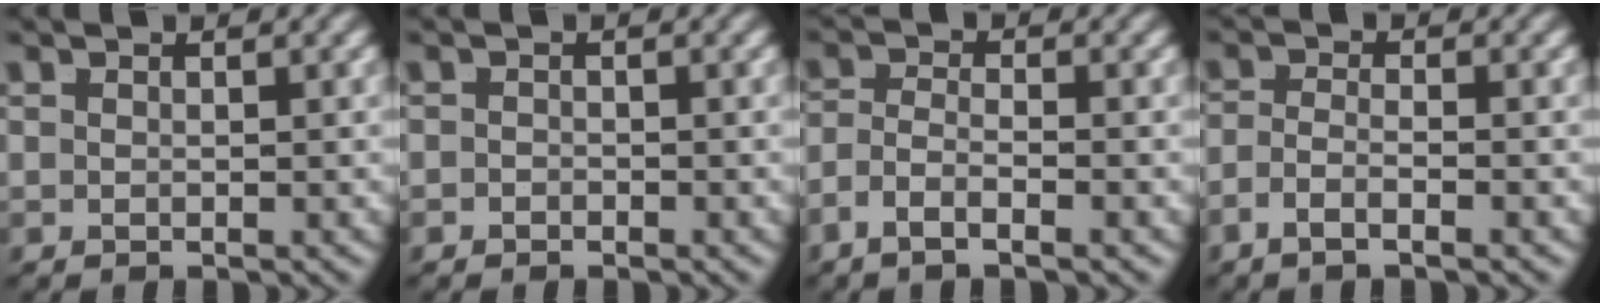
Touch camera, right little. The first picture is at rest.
{"total": 1.0, "force": [-0.9, 0.0, -0.3], "torque": [0.011, -0.008, -0.013]}
{"total": 3.0, "force": [-1.8, 1.2, 2.0], "torque": [-0.042, -0.015, -0.029]}
{"total": 2.4, "force": [-1.7, 0.4, 1.6], "torque": [-0.032, -0.012, -0.027]}